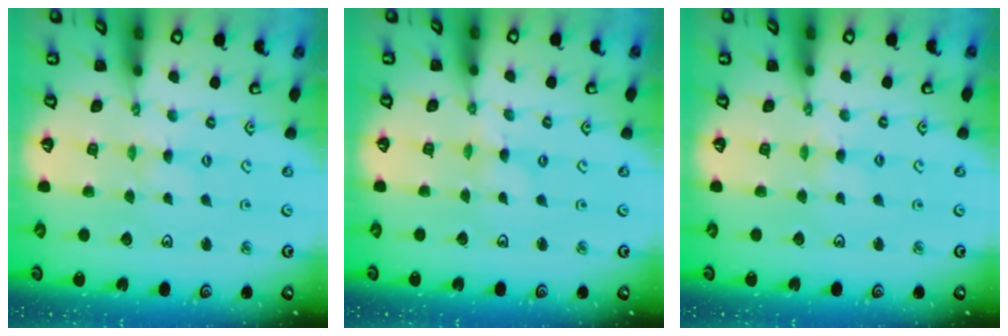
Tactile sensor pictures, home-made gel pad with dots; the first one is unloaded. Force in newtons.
{"total": 0.0}
{"total": 2.4, "press": 2.4, "slide": 0.4}